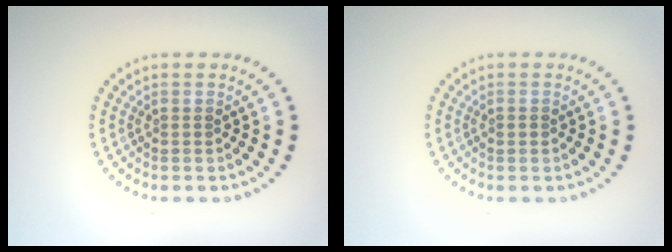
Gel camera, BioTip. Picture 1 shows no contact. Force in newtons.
{"total": 0.8, "press": 0.8, "slide": 0.1}